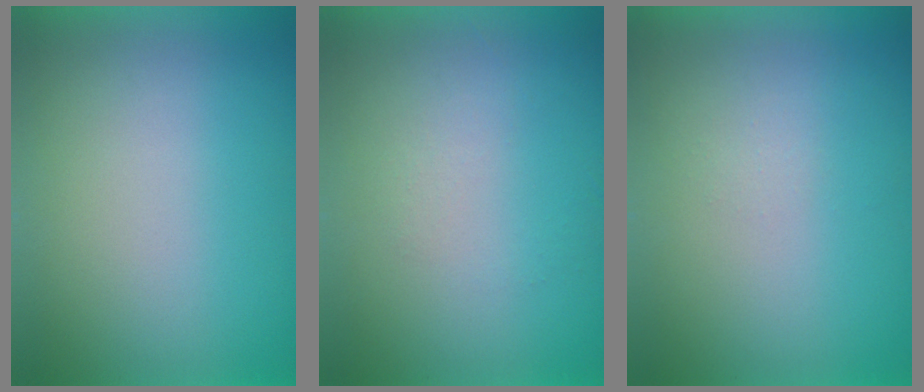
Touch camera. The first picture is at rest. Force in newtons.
{"total": 1.2}
{"total": 1.3}